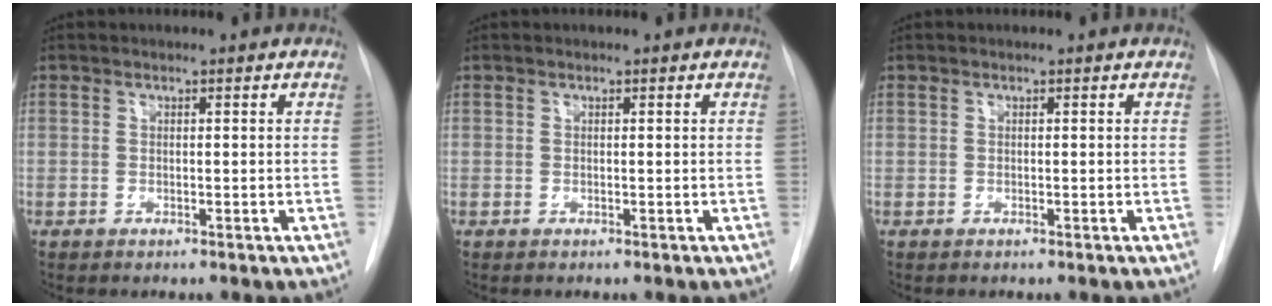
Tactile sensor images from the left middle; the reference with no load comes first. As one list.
[{"total": 0.0}, {"total": 0.0}]